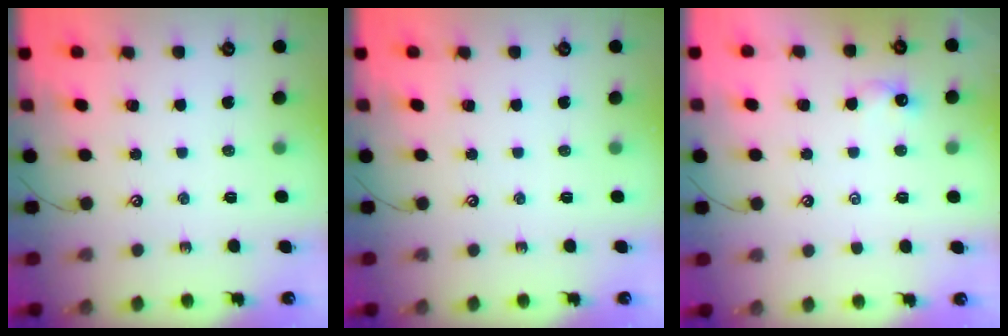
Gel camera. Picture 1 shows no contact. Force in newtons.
{"total": 0.0}
{"total": 0.6, "press": 0.2, "slide": 0.5}